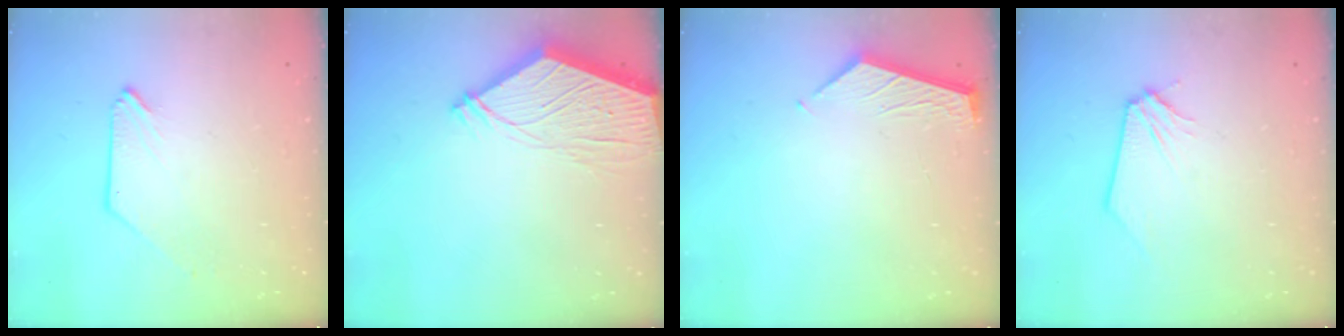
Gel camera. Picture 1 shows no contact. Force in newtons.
{"total": 9.6, "press": 9.5, "slide": 1.2}
{"total": 5.2, "press": 5.1, "slide": 0.5}
{"total": 0.0}